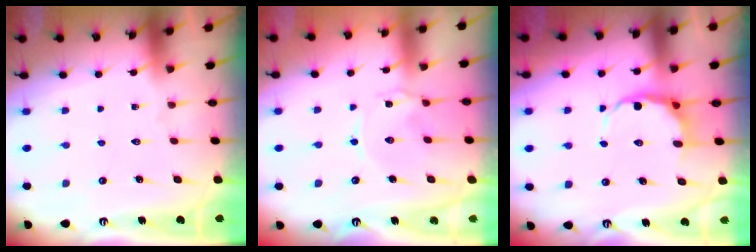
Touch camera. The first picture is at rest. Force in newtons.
{"total": 1.5, "press": 1.5, "slide": 0.1}
{"total": 7.6, "press": 7.4, "slide": 1.8}